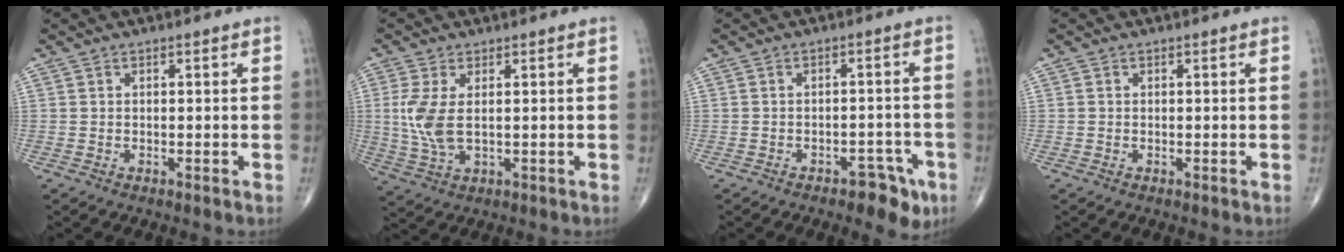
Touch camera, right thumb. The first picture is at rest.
{"total": 7.0, "force": [0.7, 3.3, 6.1], "torque": [-0.149, -0.007, 0.019]}
{"total": 6.0, "force": [-3.5, 3.0, 3.9], "torque": [-0.026, 0.023, -0.041]}
{"total": 0.0}